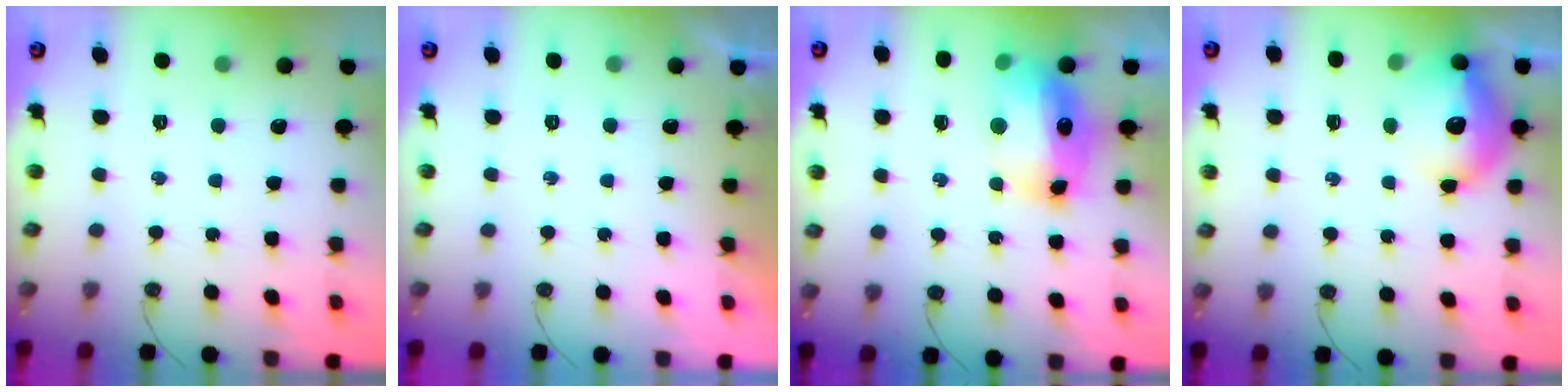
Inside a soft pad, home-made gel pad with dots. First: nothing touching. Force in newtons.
{"total": 0.0}
{"total": 14.1, "press": 14.0, "slide": 1.5}
{"total": 15.6, "press": 15.5, "slide": 1.4}